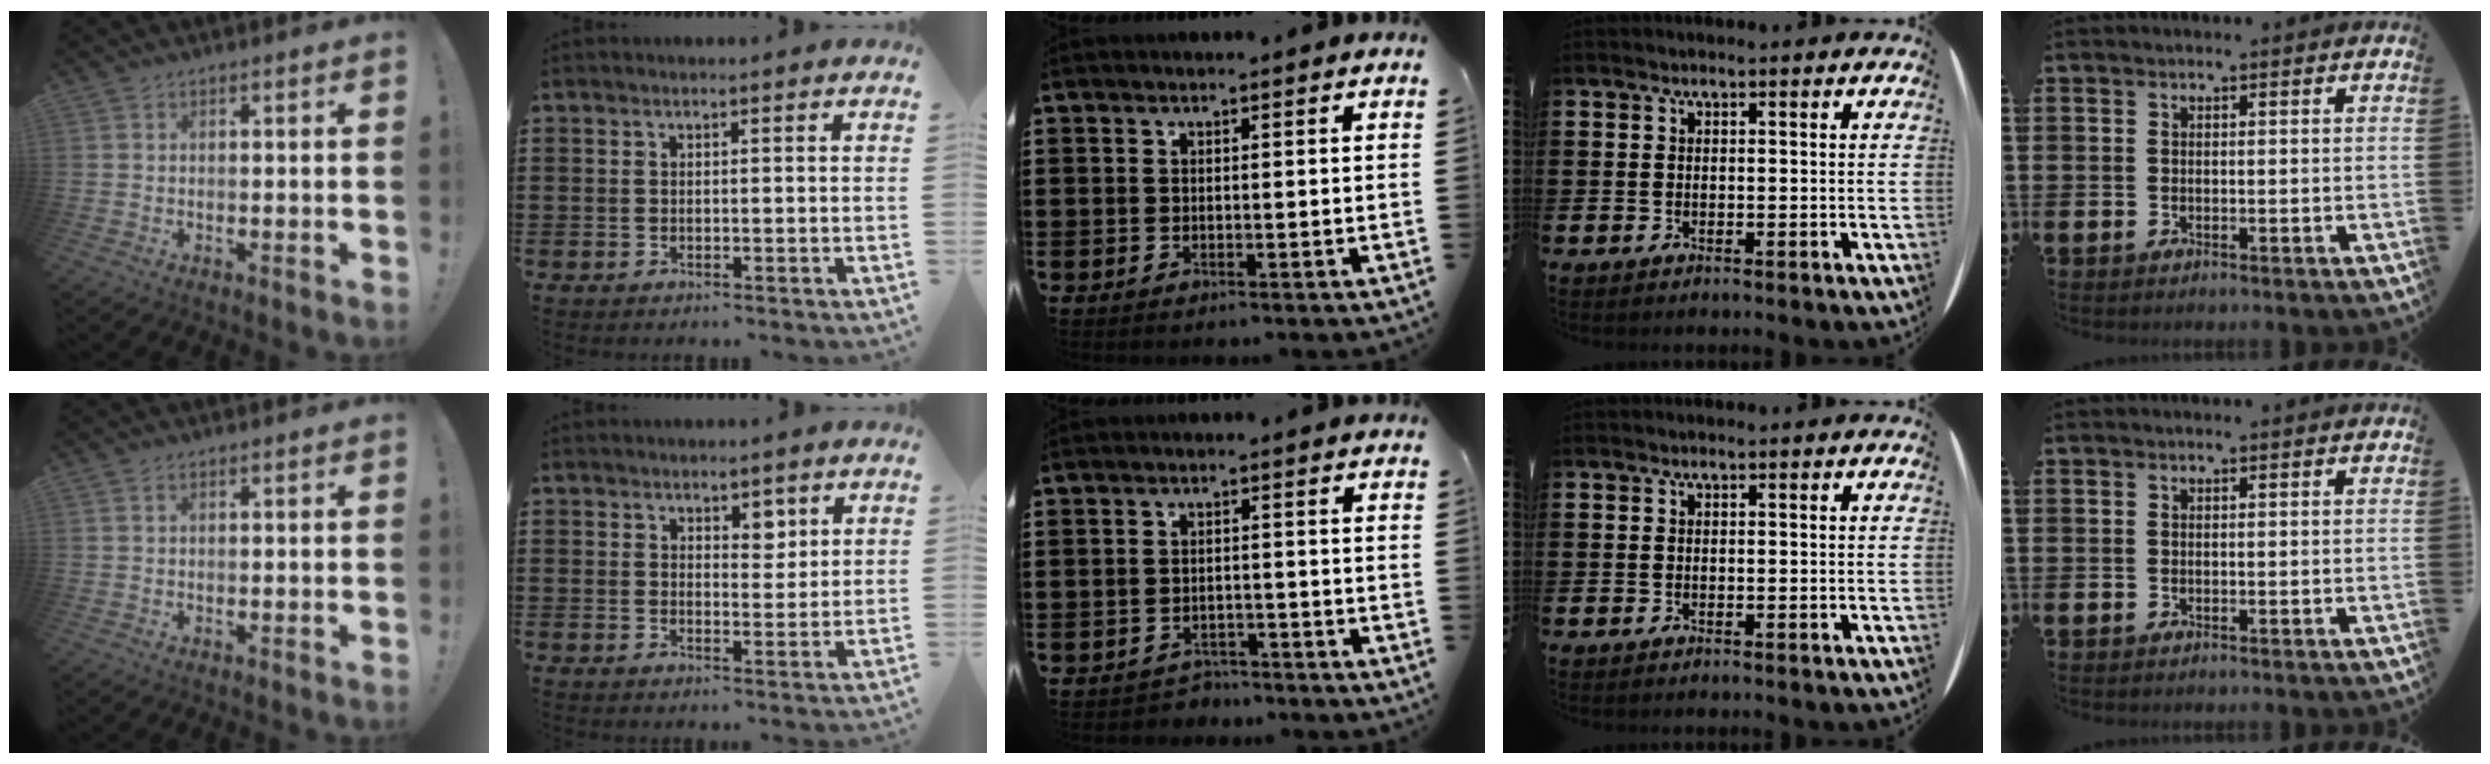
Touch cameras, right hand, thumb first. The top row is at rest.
{"thumb": {"total": 0.8, "force": [0.4, 0.5, 0.5], "torque": [-0.013, 0.004, 0.008]}, "index": {"total": 3.2, "force": [2.3, 1.9, 1.3], "torque": [-0.016, 0.004, 0.039]}, "middle": {"total": 2.0, "force": [-1.9, 0.5, -0.1], "torque": [-0.009, -0.002, -0.042]}}